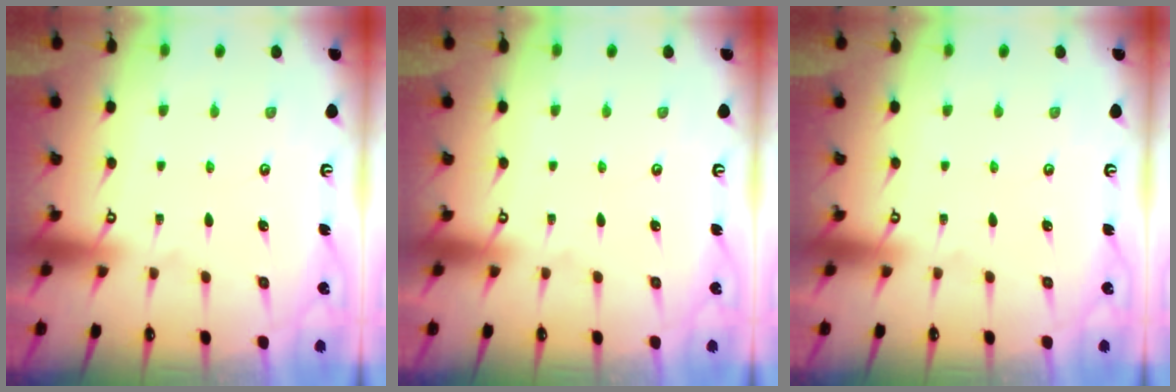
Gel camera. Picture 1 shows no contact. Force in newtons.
{"total": 0.0}
{"total": 0.0}